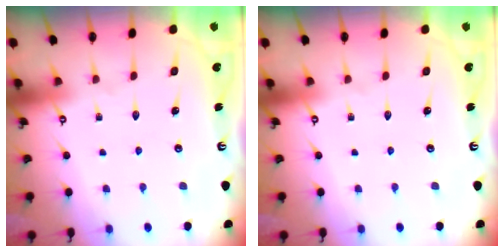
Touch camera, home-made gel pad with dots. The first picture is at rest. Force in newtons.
{"total": 0.0}